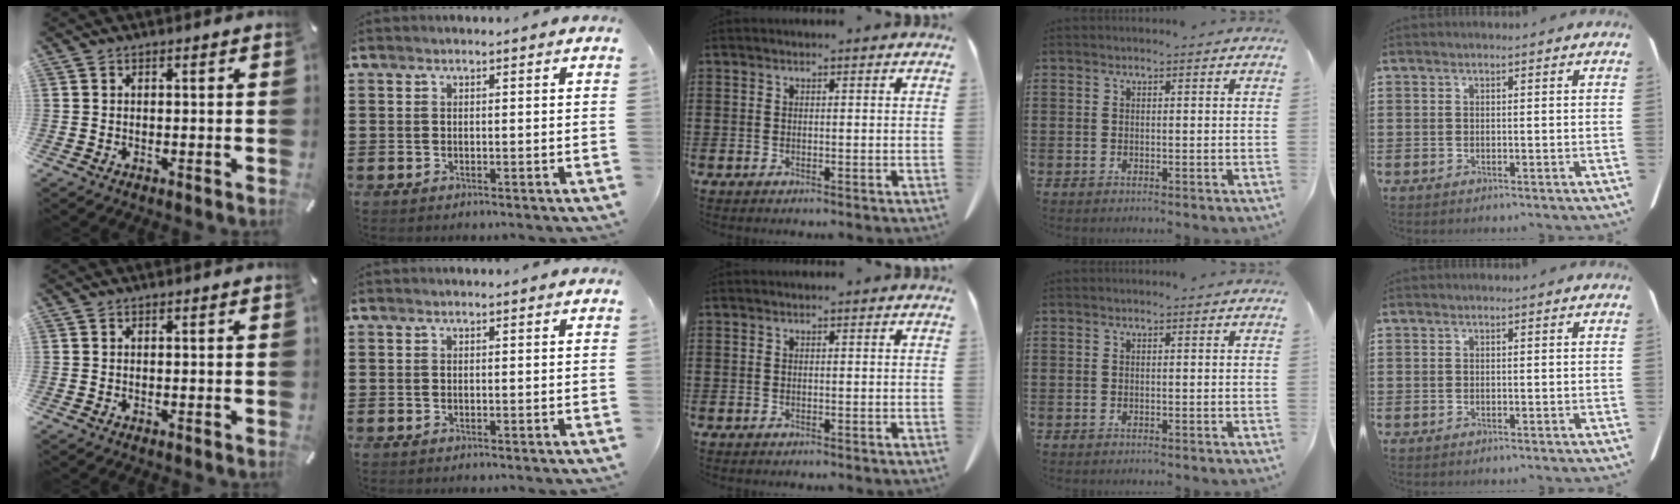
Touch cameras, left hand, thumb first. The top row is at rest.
{}